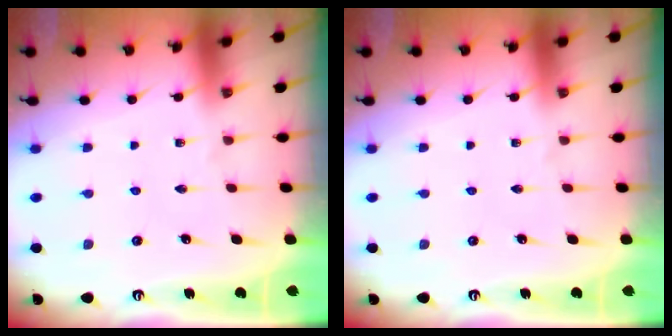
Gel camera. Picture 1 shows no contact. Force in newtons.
{"total": 0.0}